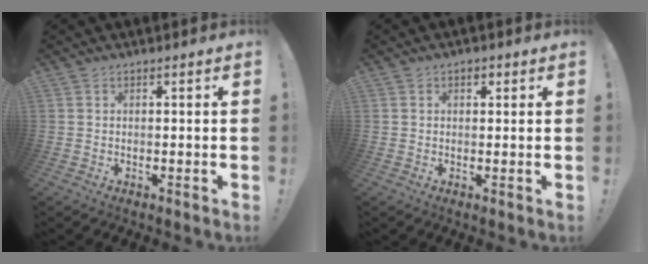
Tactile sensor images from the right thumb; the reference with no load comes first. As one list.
[{"total": 1.5, "force": [0.5, 1.0, 1.0], "torque": [-0.009, -0.001, 0.007]}]